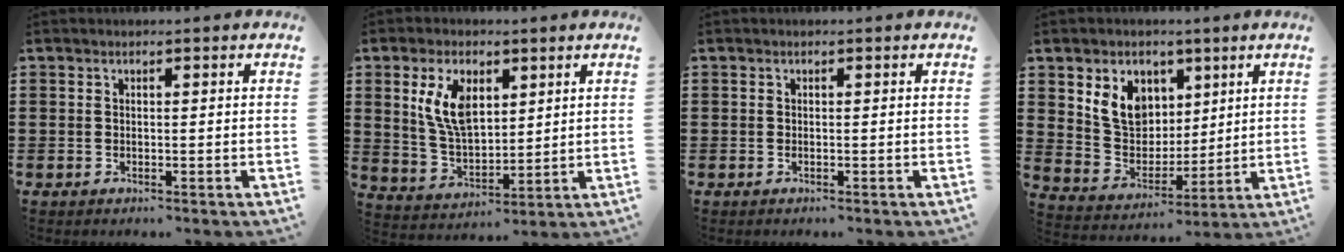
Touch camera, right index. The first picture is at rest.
{"total": 8.9, "force": [3.4, 4.8, 6.7], "torque": [-0.150, 0.011, 0.061]}
{"total": 0.0}
{"total": 8.4, "force": [3.7, 6.9, 3.0], "torque": [-0.079, 0.003, 0.071]}